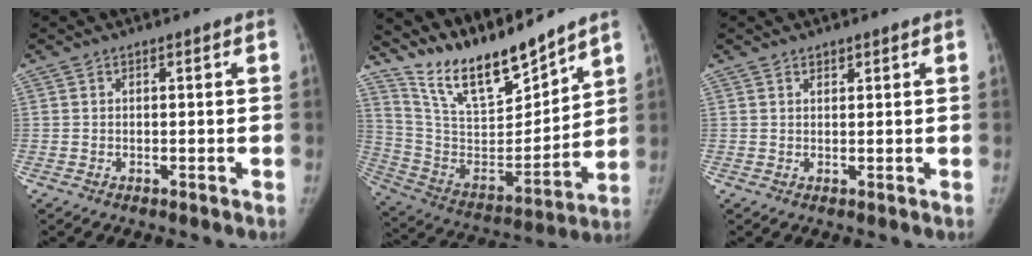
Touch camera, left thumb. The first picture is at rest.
{"total": 18.3, "force": [16.1, 3.9, 7.7], "torque": [-0.102, -0.106, 0.305]}
{"total": 1.2, "force": [0.9, 0.6, 0.4], "torque": [0.000, -0.006, 0.014]}